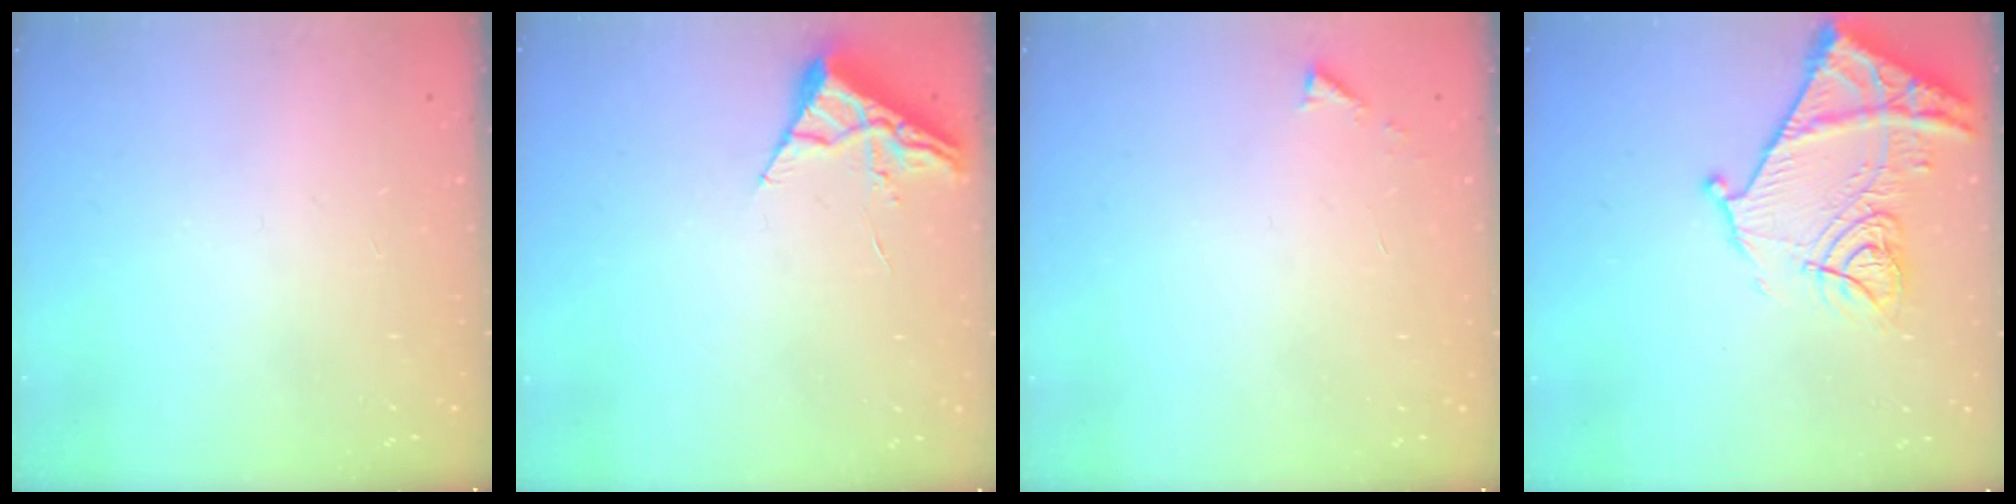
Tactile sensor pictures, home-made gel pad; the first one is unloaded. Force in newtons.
{"total": 3.7, "press": 3.6, "slide": 0.5}
{"total": 2.9, "press": 2.9, "slide": 0.4}
{"total": 15.3, "press": 15.3, "slide": 1.6}